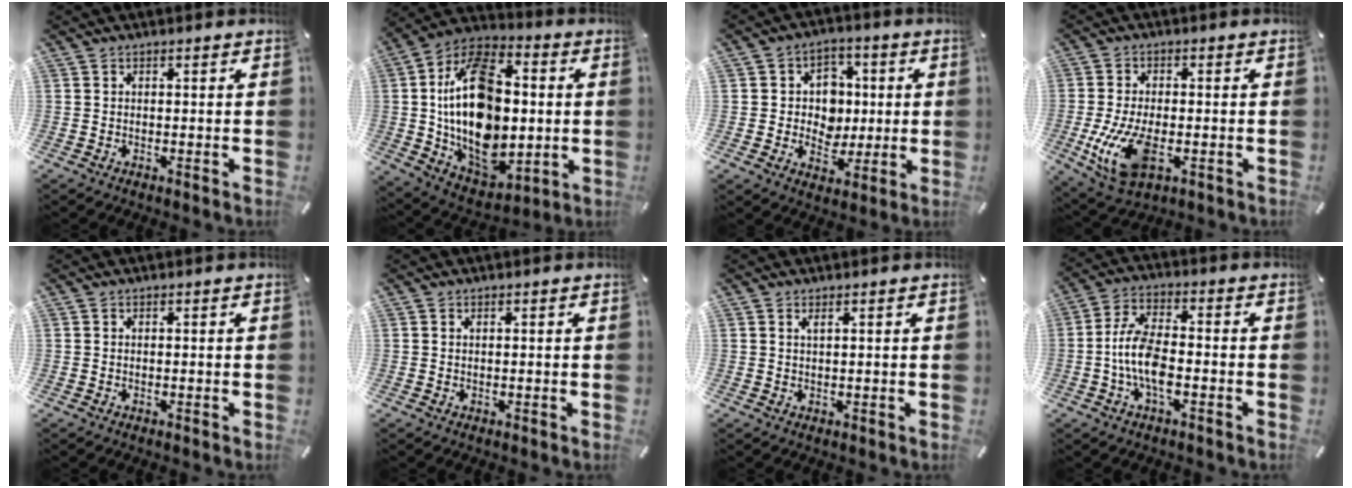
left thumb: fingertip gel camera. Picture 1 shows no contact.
{"total": 25.5, "force": [0.9, 17.2, 18.8], "torque": [-0.345, -0.008, 0.024]}
{"total": 8.9, "force": [0.2, 8.4, 3.0], "torque": [-0.039, 0.006, 0.008]}
{"total": 12.5, "force": [-2.8, 6.9, 10.0], "torque": [-0.213, -0.012, -0.047]}
{"total": 0.0}
{"total": 0.5, "force": [0.2, 0.3, 0.4], "torque": [-0.007, 0.001, 0.004]}
{"total": 1.2, "force": [0.7, 0.3, 1.0], "torque": [-0.020, 0.000, 0.012]}
{"total": 10.0, "force": [-2.5, 4.7, 8.5], "torque": [-0.170, 0.009, -0.043]}